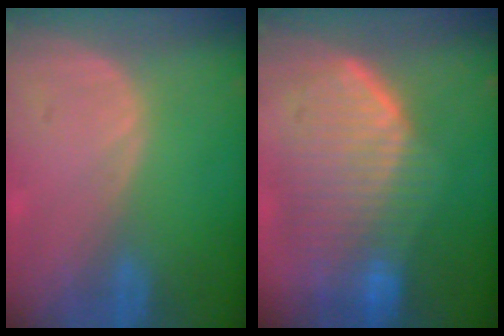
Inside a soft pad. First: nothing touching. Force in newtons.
{"total": 10.5, "press": 9.1, "slide": 5.2}